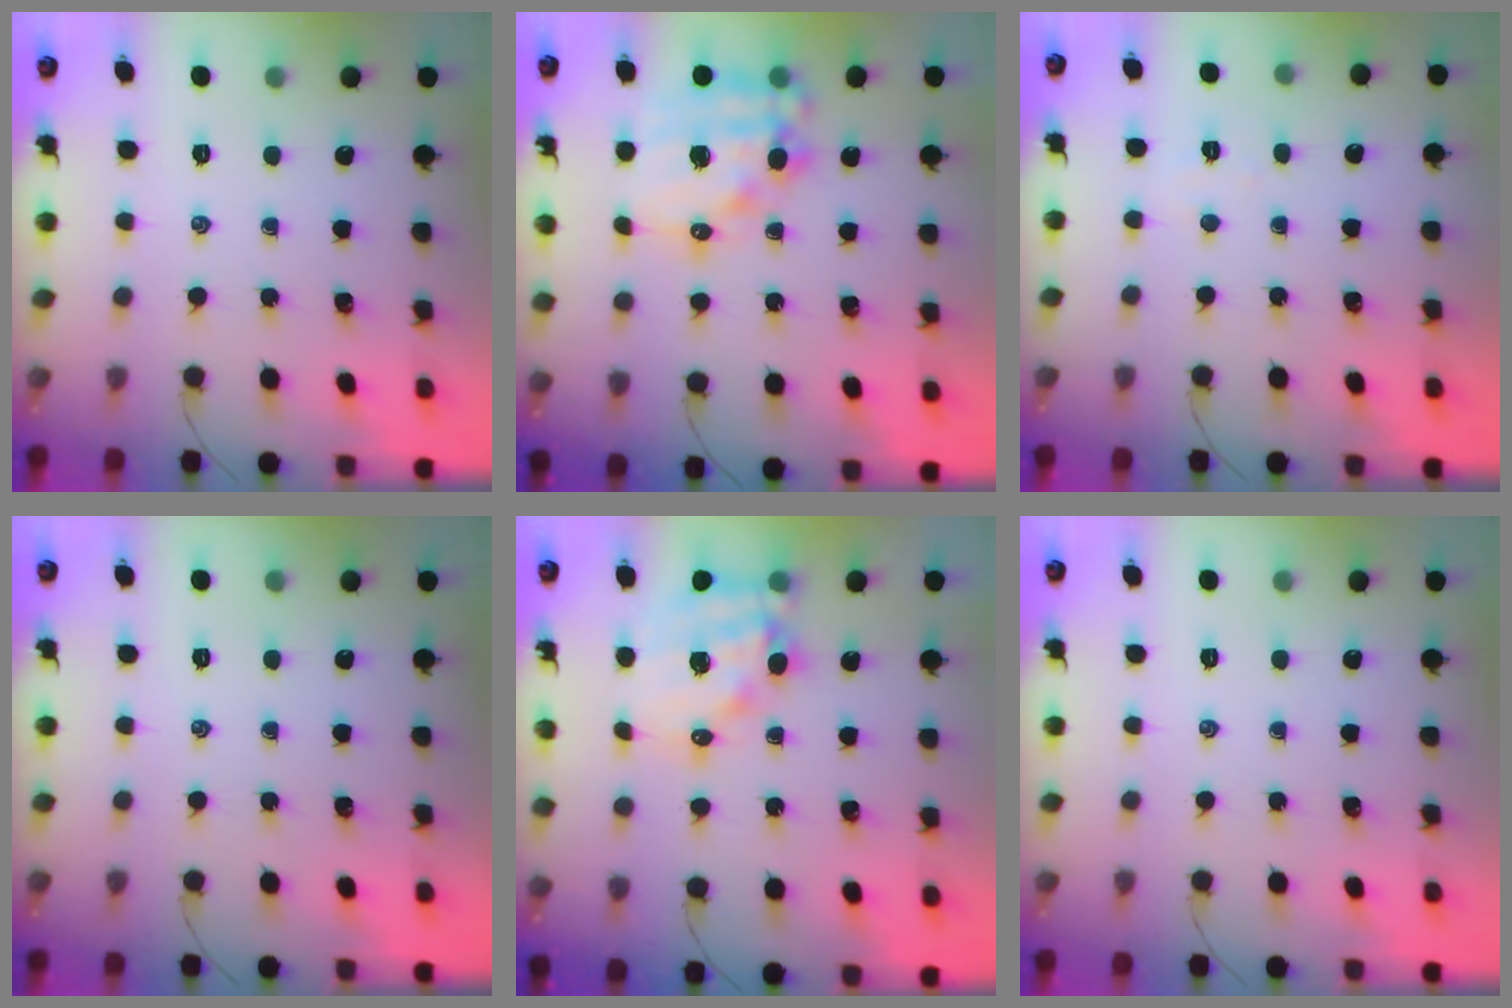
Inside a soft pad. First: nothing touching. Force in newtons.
{"total": 16.0, "press": 15.6, "slide": 3.5}
{"total": 2.4, "press": 2.3, "slide": 0.6}
{"total": 0.0}
{"total": 13.8, "press": 13.4, "slide": 3.6}
{"total": 0.0}